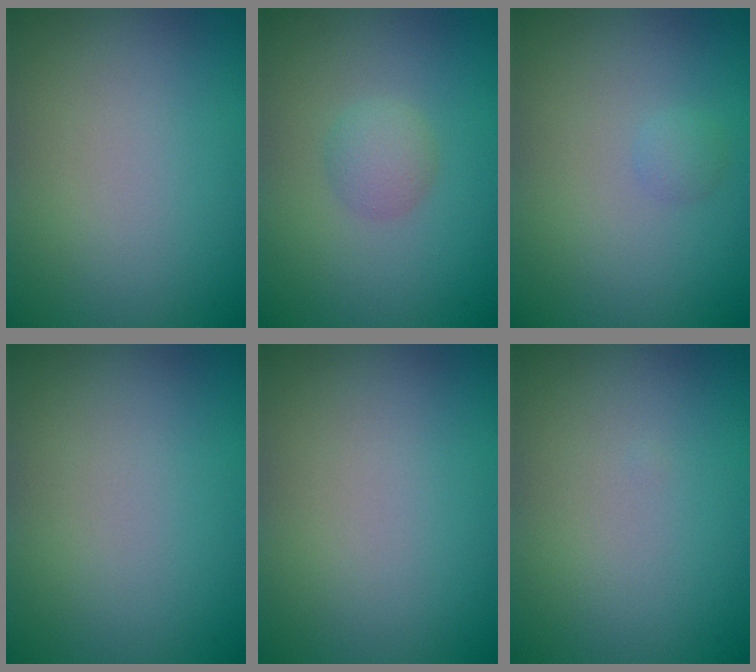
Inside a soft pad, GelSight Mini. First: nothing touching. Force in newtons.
{"total": 1.8, "press": 1.8, "slide": 0.1}
{"total": 0.8, "press": 0.8, "slide": 0.1}
{"total": 0.0}
{"total": 0.0}
{"total": 0.0}